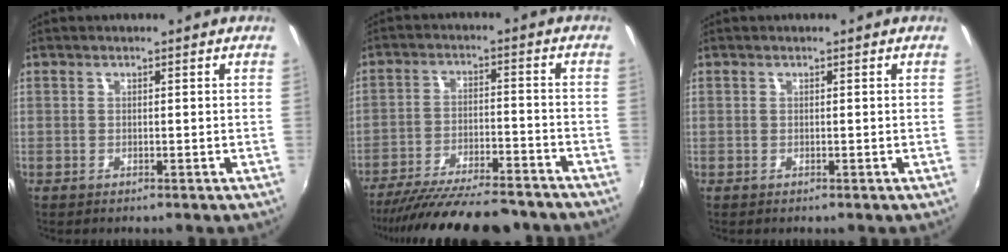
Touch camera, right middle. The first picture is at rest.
{"total": 19.6, "force": [-17.2, 3.7, 8.6], "torque": [-0.166, -0.035, -0.253]}
{"total": 0.0}